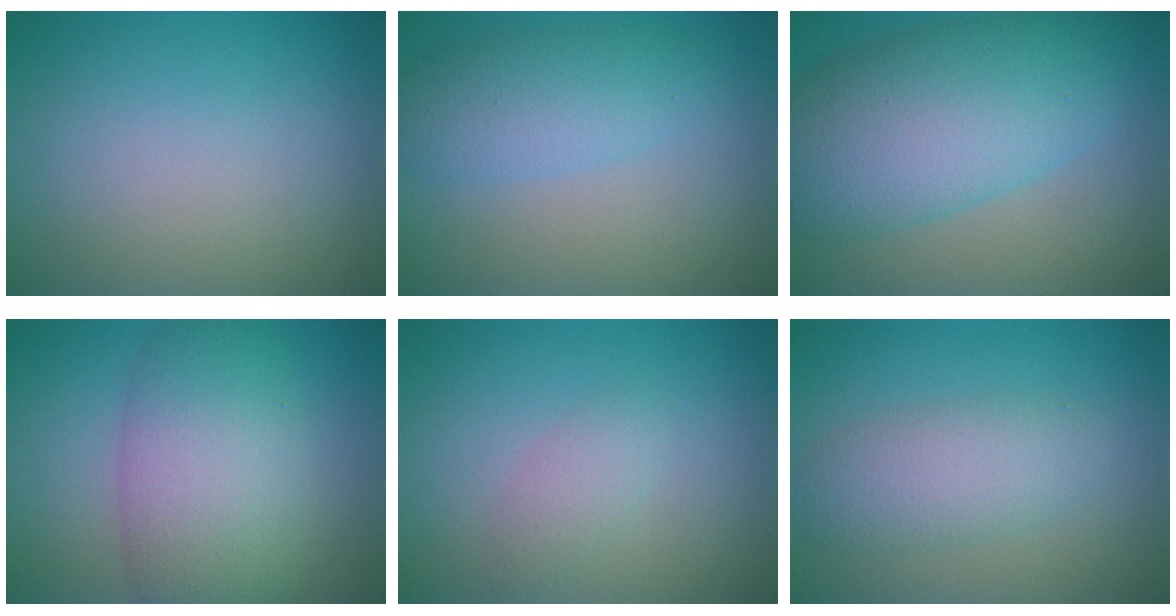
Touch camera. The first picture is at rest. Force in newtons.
{"total": 4.0, "press": 4.0, "slide": 0.1}
{"total": 10.0, "press": 10.0, "slide": 0.2}
{"total": 8.2, "press": 8.2, "slide": 0.2}
{"total": 1.5, "press": 1.5, "slide": 0.1}
{"total": 3.7, "press": 3.7, "slide": 0.0}